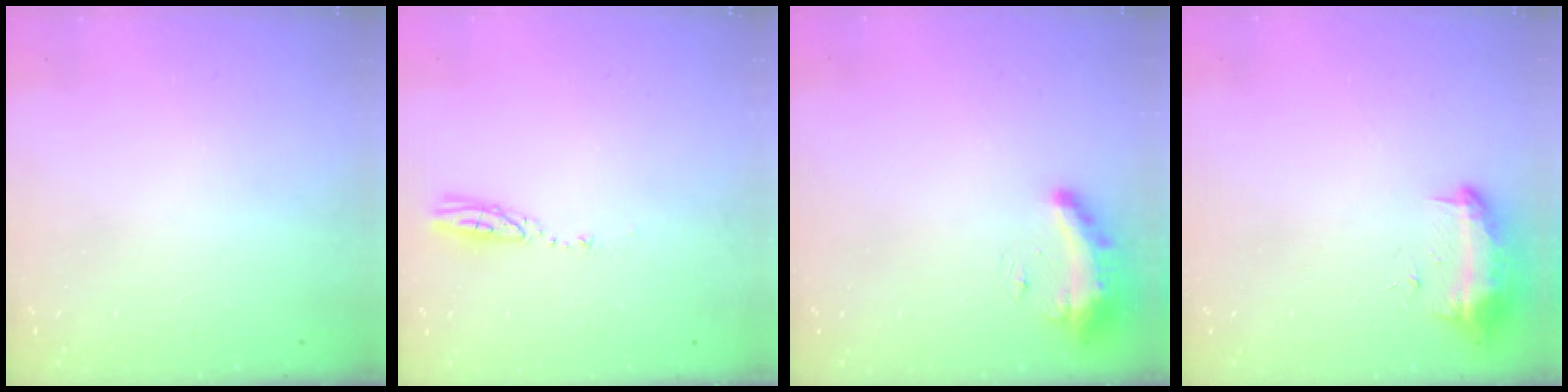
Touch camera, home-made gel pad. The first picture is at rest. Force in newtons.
{"total": 3.7, "press": 3.6, "slide": 0.3}
{"total": 8.8, "press": 8.7, "slide": 0.8}
{"total": 10.7, "press": 10.6, "slide": 0.7}